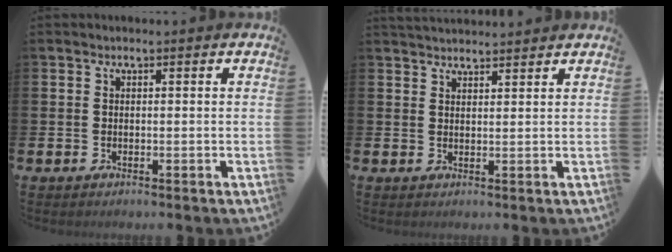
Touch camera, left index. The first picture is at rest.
{"total": 2.6, "force": [2.6, 0.4, 0.2], "torque": [0.001, -0.014, 0.046]}